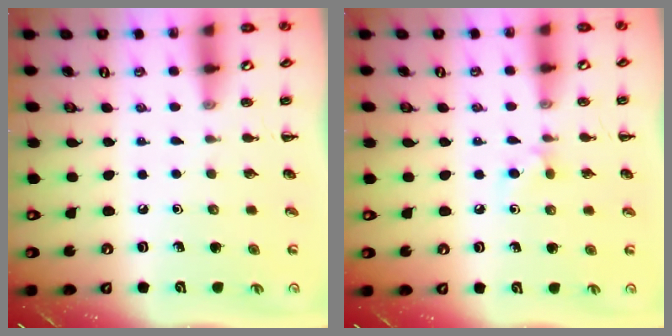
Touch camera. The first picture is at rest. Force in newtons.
{"total": 5.7, "press": 5.4, "slide": 1.7}